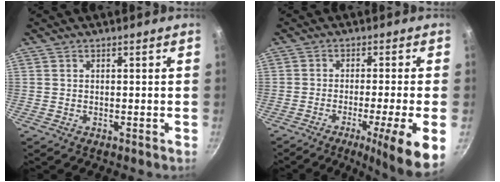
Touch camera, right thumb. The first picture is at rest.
{"total": 11.1, "force": [-4.3, 0.7, 10.2], "torque": [-0.146, 0.010, -0.064]}